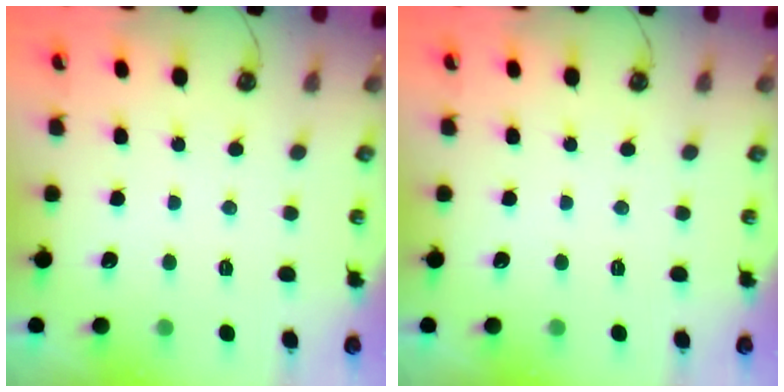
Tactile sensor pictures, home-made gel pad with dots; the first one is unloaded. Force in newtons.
{"total": 0.0}